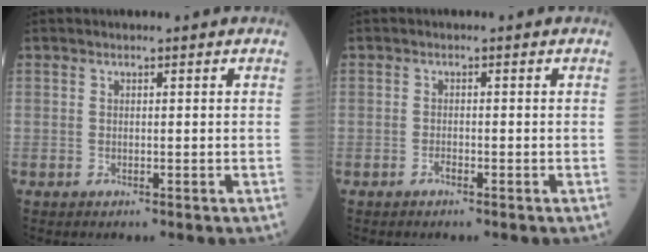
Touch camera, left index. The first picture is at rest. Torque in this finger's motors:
{"motor_torque": [0.03, -0.13, -0.02, 0.00]}